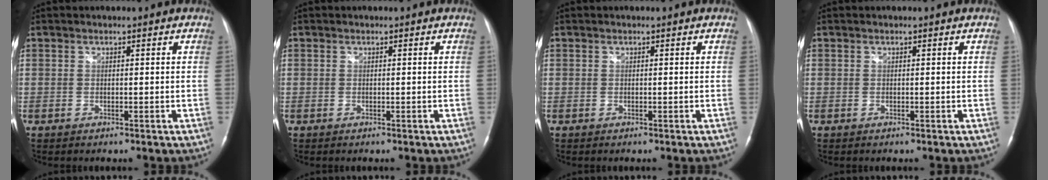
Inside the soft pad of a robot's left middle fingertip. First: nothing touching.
{"total": 0.0}
{"total": 0.0}
{"total": 0.0}